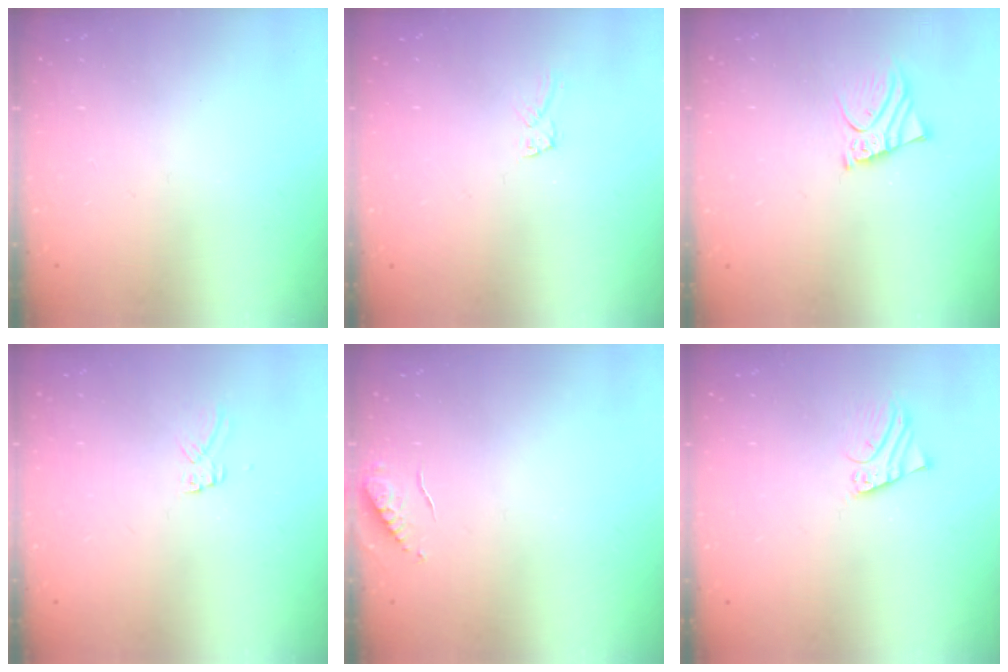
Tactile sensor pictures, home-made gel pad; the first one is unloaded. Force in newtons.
{"total": 1.8, "press": 1.7, "slide": 0.1}
{"total": 4.4, "press": 4.3, "slide": 0.5}
{"total": 2.9, "press": 2.9, "slide": 0.2}
{"total": 5.6, "press": 5.6, "slide": 0.8}
{"total": 1.7, "press": 1.6, "slide": 0.1}